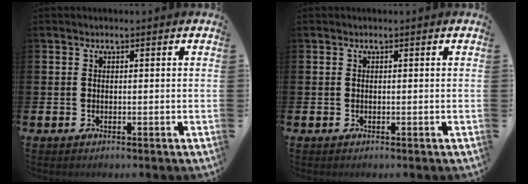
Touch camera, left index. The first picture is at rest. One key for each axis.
{"total": 0.0}